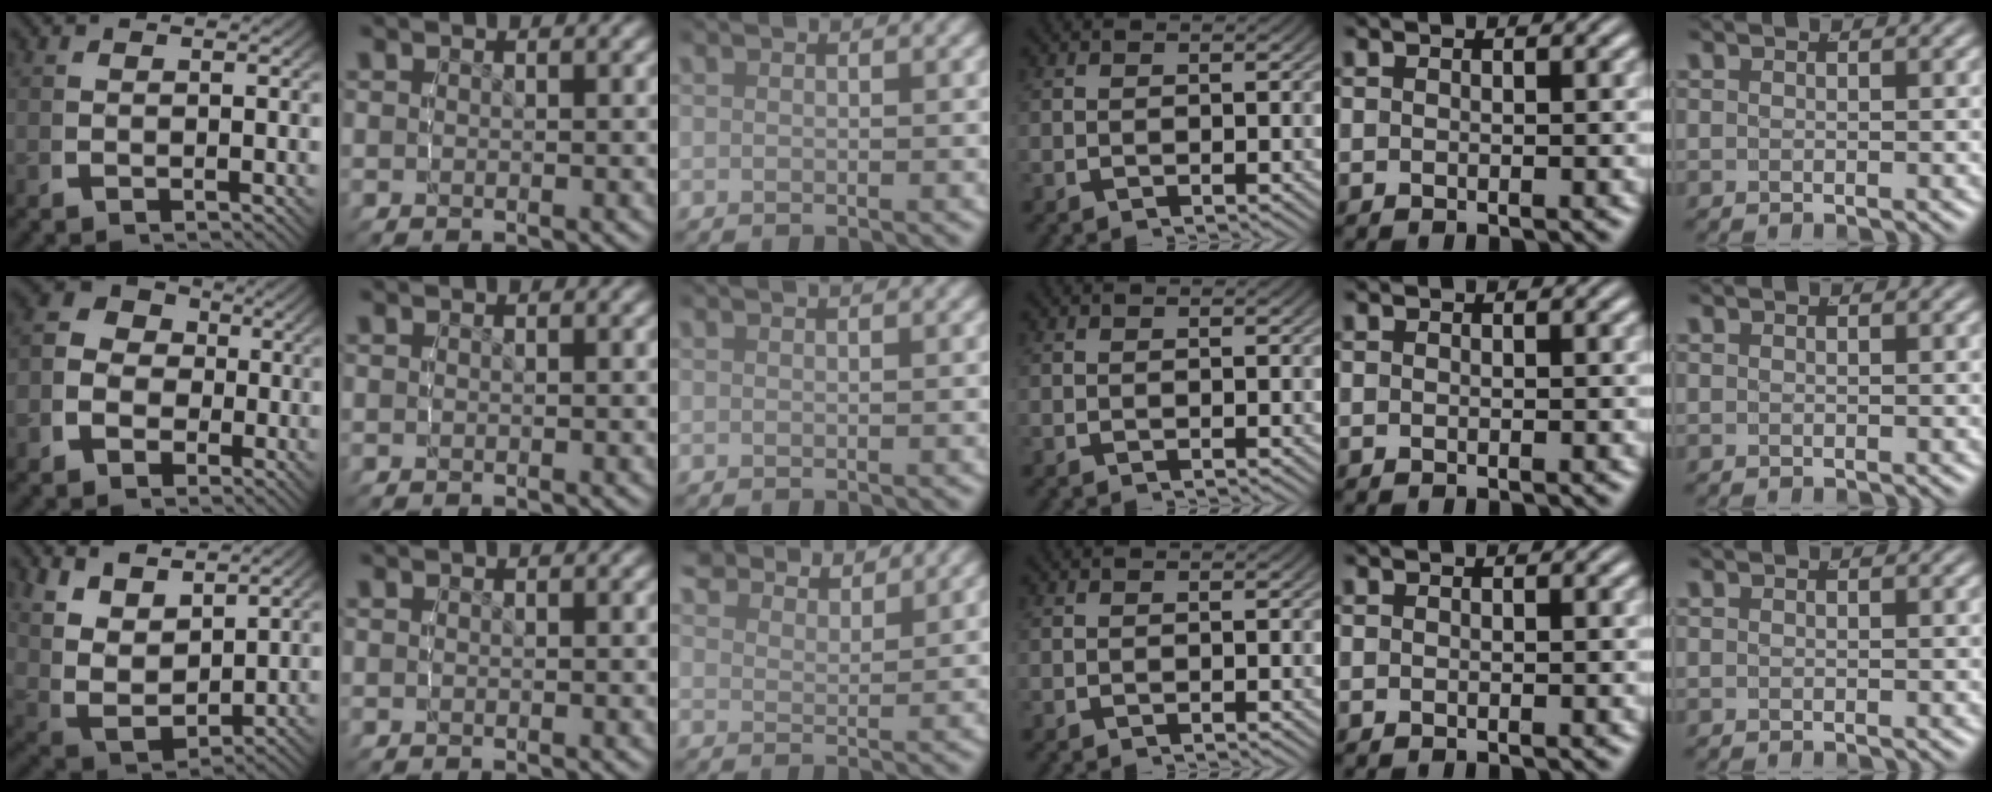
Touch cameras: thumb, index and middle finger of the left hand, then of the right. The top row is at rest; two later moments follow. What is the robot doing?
{"motion": "lift_and_place", "object": "air blower"}